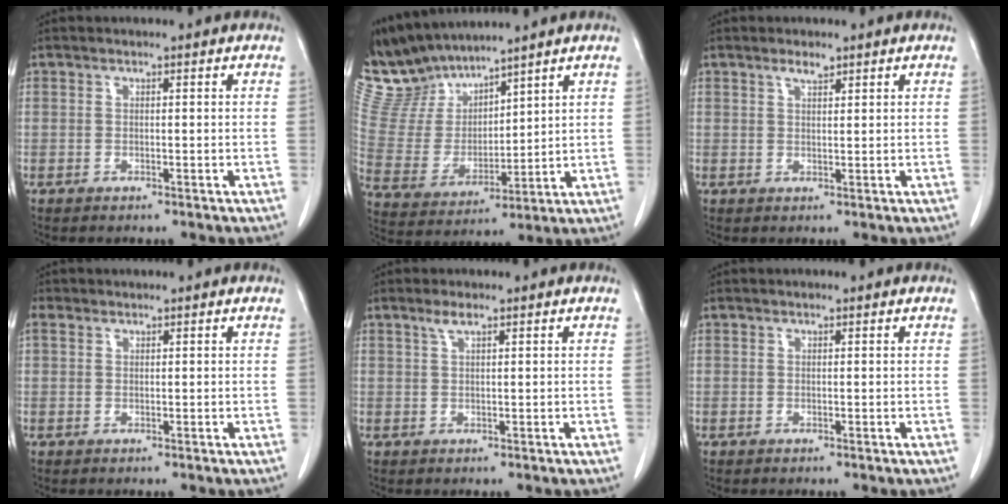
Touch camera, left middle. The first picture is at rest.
{"total": 12.2, "force": [11.7, 2.5, 2.2], "torque": [-0.069, 0.005, 0.257]}
{"total": 1.7, "force": [1.3, 0.5, 1.0], "torque": [-0.020, 0.000, 0.024]}
{"total": 1.2, "force": [0.8, 0.9, 0.4], "torque": [-0.012, 0.012, 0.017]}
{"total": 1.6, "force": [1.1, 0.3, 1.2], "torque": [-0.027, 0.005, 0.024]}
{"total": 0.0}